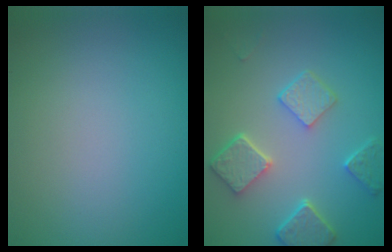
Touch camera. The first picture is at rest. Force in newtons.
{"total": 4.9, "press": 3.9, "slide": 3.0}